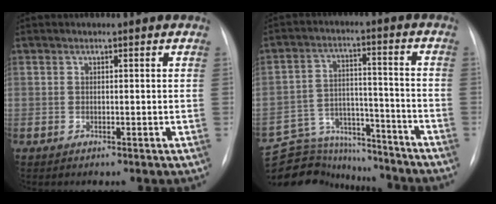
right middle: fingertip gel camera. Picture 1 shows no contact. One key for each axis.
{"total": 16.3, "fx": -15.4, "fy": 4.8, "fz": 2.3, "tx": -0.051, "ty": 0.044, "tz": -0.230}